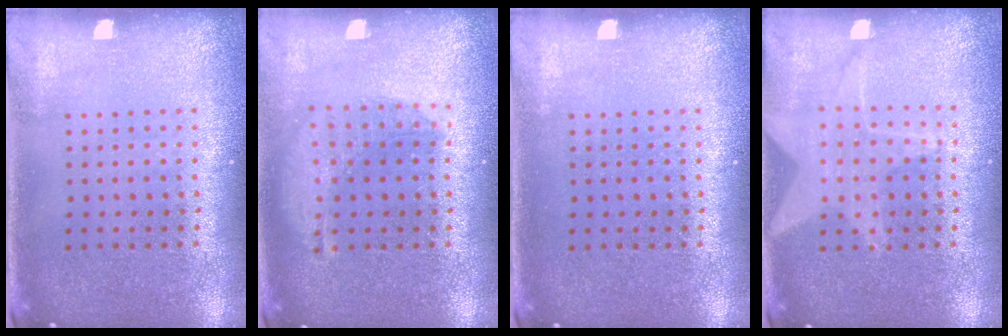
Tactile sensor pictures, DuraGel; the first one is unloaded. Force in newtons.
{"total": 1.4, "press": 1.3, "slide": 0.6}
{"total": 0.0}
{"total": 1.5, "press": 1.5, "slide": 0.1}